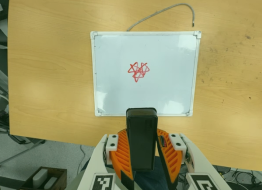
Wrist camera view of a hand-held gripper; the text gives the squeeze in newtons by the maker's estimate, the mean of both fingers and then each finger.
{"total": 8.8, "left": 7.8, "right": 9.9}